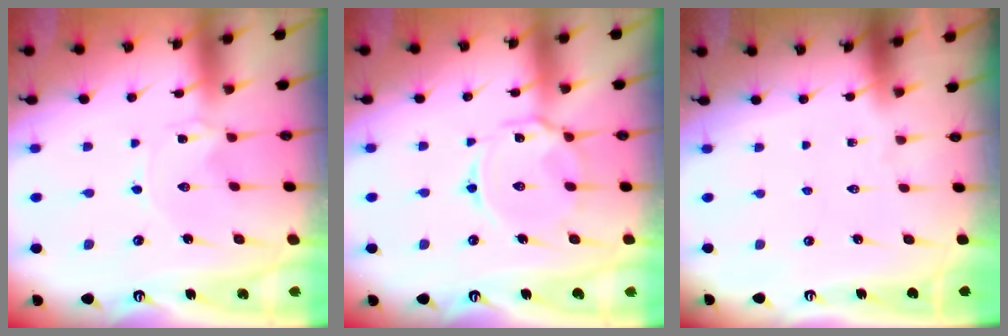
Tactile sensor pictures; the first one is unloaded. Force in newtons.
{"total": 8.5, "press": 8.5, "slide": 0.7}
{"total": 0.0}